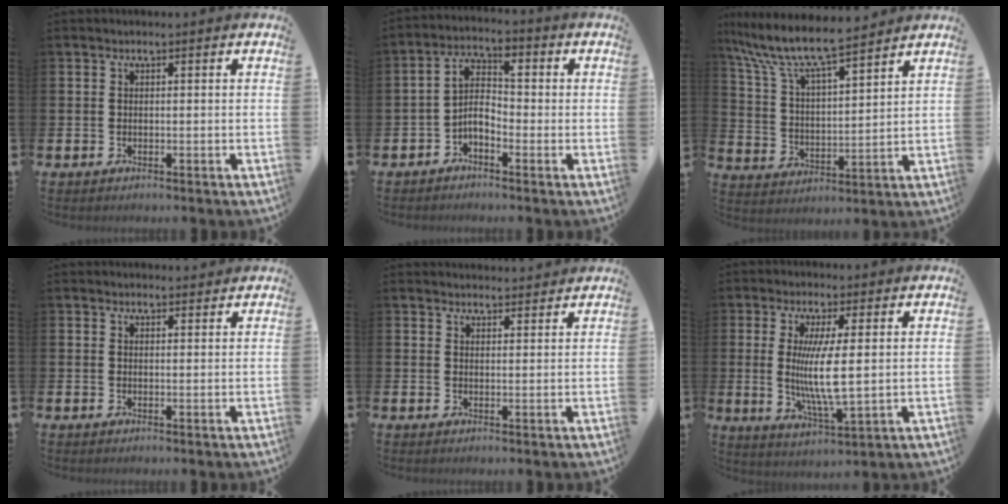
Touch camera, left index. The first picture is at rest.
{"total": 3.8, "force": [-1.3, 2.1, 2.9], "torque": [-0.064, 0.008, -0.028]}
{"total": 9.4, "force": [8.5, 1.1, 3.7], "torque": [-0.114, -0.052, 0.149]}
{"total": 1.4, "force": [1.3, 0.3, -0.1], "torque": [0.016, -0.007, 0.021]}
{"total": 2.5, "force": [2.5, 0.4, -0.2], "torque": [0.007, -0.015, 0.044]}
{"total": 7.6, "force": [1.3, 1.5, 7.3], "torque": [-0.130, -0.018, 0.017]}